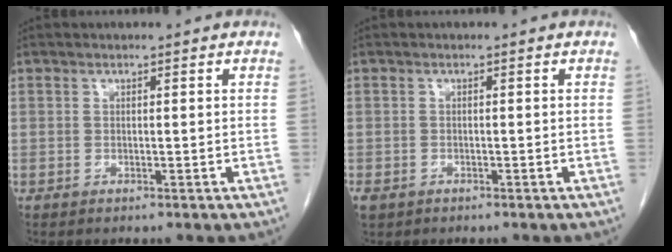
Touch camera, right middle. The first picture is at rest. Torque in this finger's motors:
{"motor_torque": [0.22, -0.29, 0.20, 0.10]}